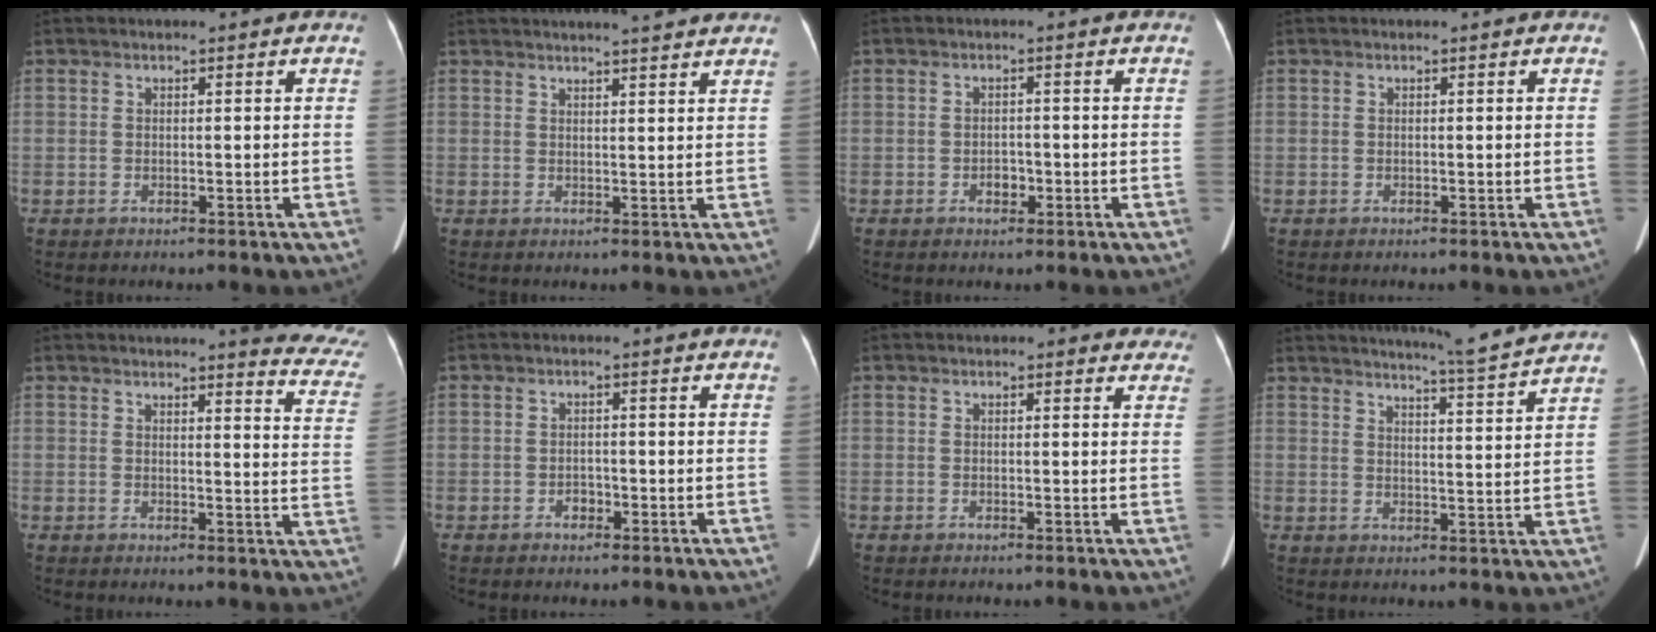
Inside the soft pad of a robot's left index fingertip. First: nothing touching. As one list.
[{"total": 8.9, "force": [7.9, 0.5, 4.1], "torque": [-0.055, 0.020, 0.087]}, {"total": 2.5, "force": [-2.1, 1.2, 0.6], "torque": [-0.007, 0.005, -0.027]}, {"total": 0.0}, {"total": 12.5, "force": [11.5, 1.2, 4.6], "torque": [-0.026, -0.065, 0.095]}, {"total": 2.2, "force": [-2.0, 0.9, 0.2], "torque": [-0.002, 0.005, -0.028]}, {"total": 3.3, "force": [2.6, 1.7, 1.0], "torque": [0.010, 0.002, 0.011]}, {"total": 9.1, "force": [8.5, -1.6, 2.9], "torque": [-0.057, -0.018, 0.113]}]